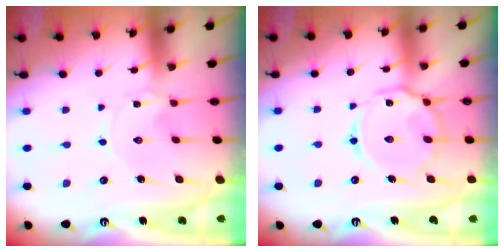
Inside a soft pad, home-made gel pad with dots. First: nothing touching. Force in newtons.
{"total": 12.2, "press": 12.1, "slide": 0.9}